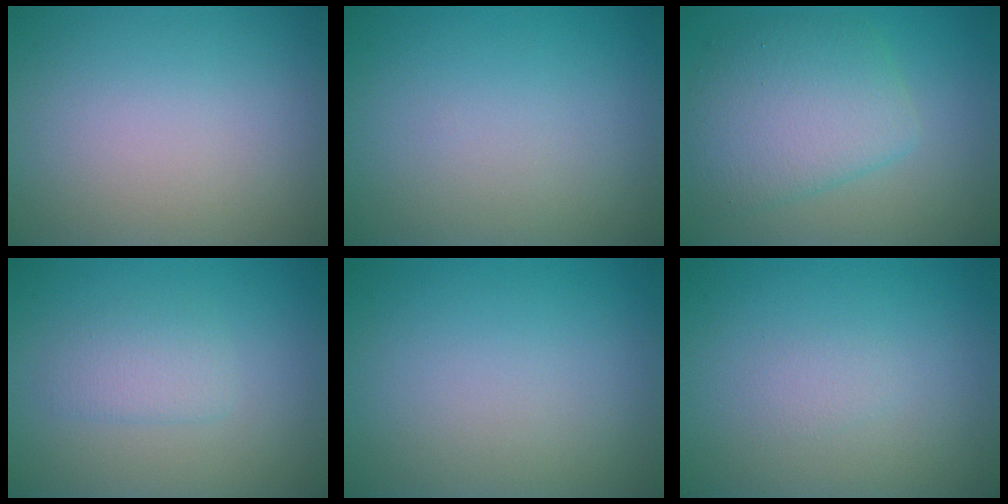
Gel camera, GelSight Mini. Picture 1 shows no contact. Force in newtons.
{"total": 0.0}
{"total": 5.8, "press": 5.8, "slide": 0.1}
{"total": 1.8, "press": 1.8, "slide": 0.1}
{"total": 0.0}
{"total": 0.8, "press": 0.8, "slide": 0.0}